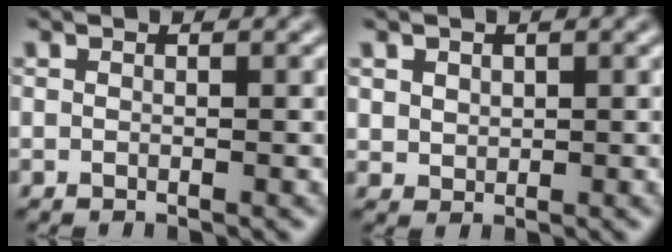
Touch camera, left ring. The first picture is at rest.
{"total": 1.3, "force": [0.6, 1.1, 0.4], "torque": [-0.011, -0.005, 0.017]}